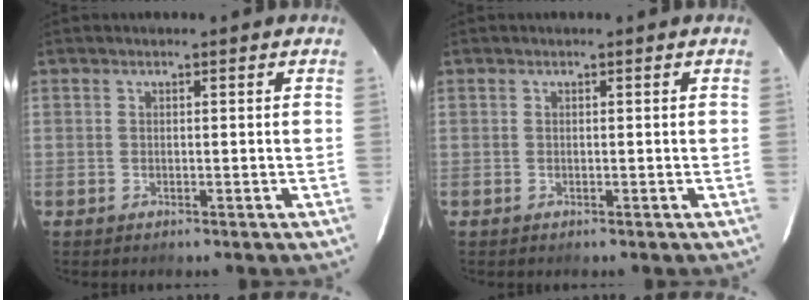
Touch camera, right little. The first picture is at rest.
{"total": 0.0}